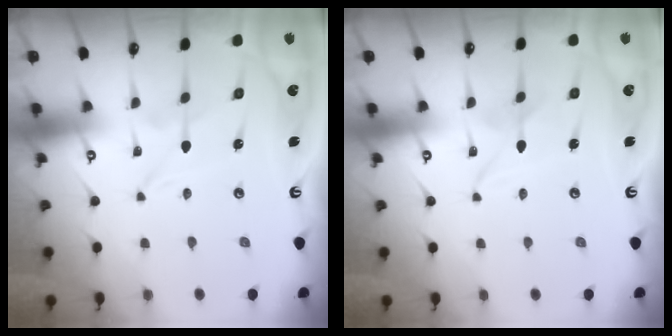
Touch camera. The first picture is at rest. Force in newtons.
{"total": 1.5, "press": 1.5, "slide": 0.3}